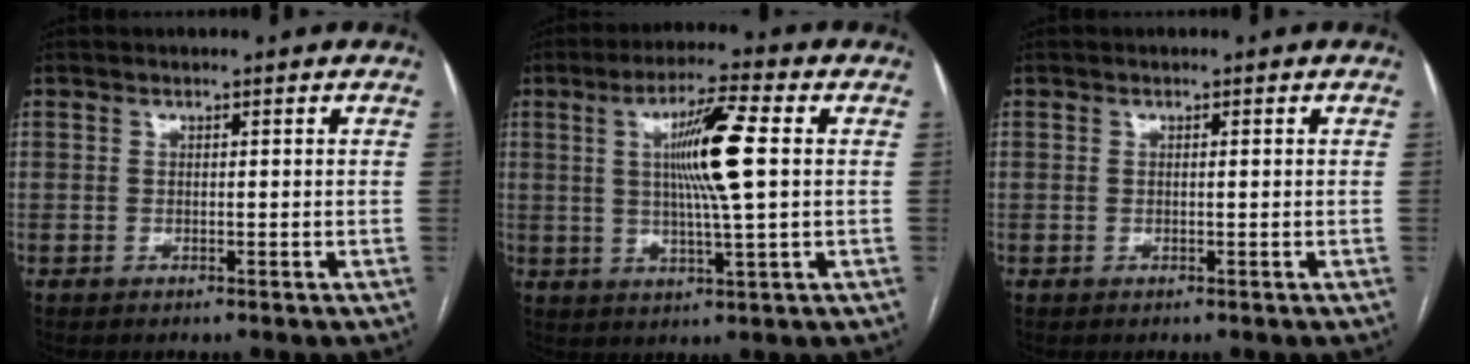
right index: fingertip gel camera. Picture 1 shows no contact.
{"total": 10.4, "force": [1.7, 0.0, 10.2], "torque": [-0.185, 0.002, 0.029]}
{"total": 0.6, "force": [0.1, 0.1, 0.5], "torque": [-0.010, 0.000, 0.001]}